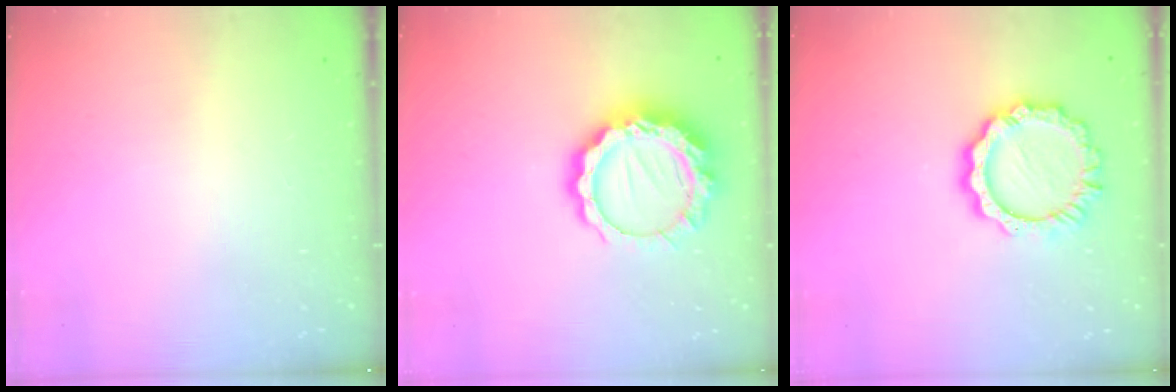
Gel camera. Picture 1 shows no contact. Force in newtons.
{"total": 15.0, "press": 14.9, "slide": 1.2}
{"total": 11.3, "press": 11.2, "slide": 1.1}